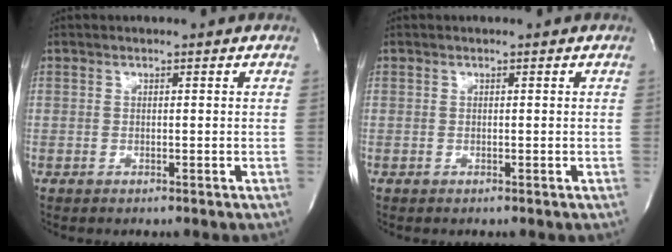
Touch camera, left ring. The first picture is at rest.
{"total": 0.0}